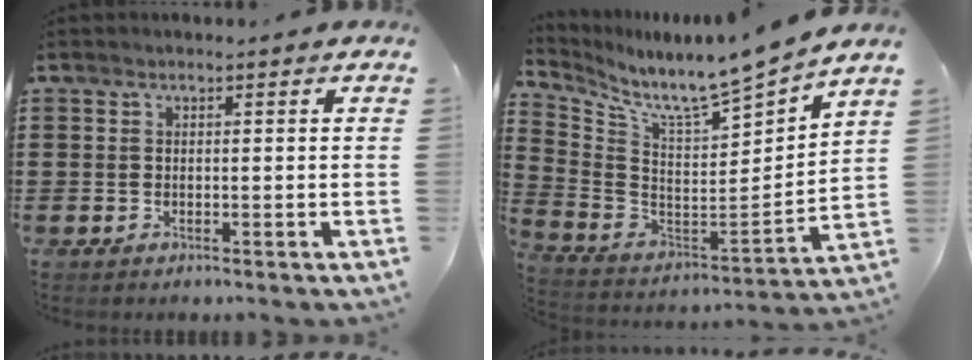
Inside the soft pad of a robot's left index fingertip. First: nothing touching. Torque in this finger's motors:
{"motor_torque": [0.31, -1.25, -0.29, -0.05]}